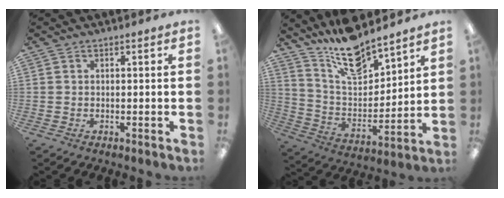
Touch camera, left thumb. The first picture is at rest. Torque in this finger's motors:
{"motor_torque": [0.32, 0.05, 0.30, -1.22, 0.06]}